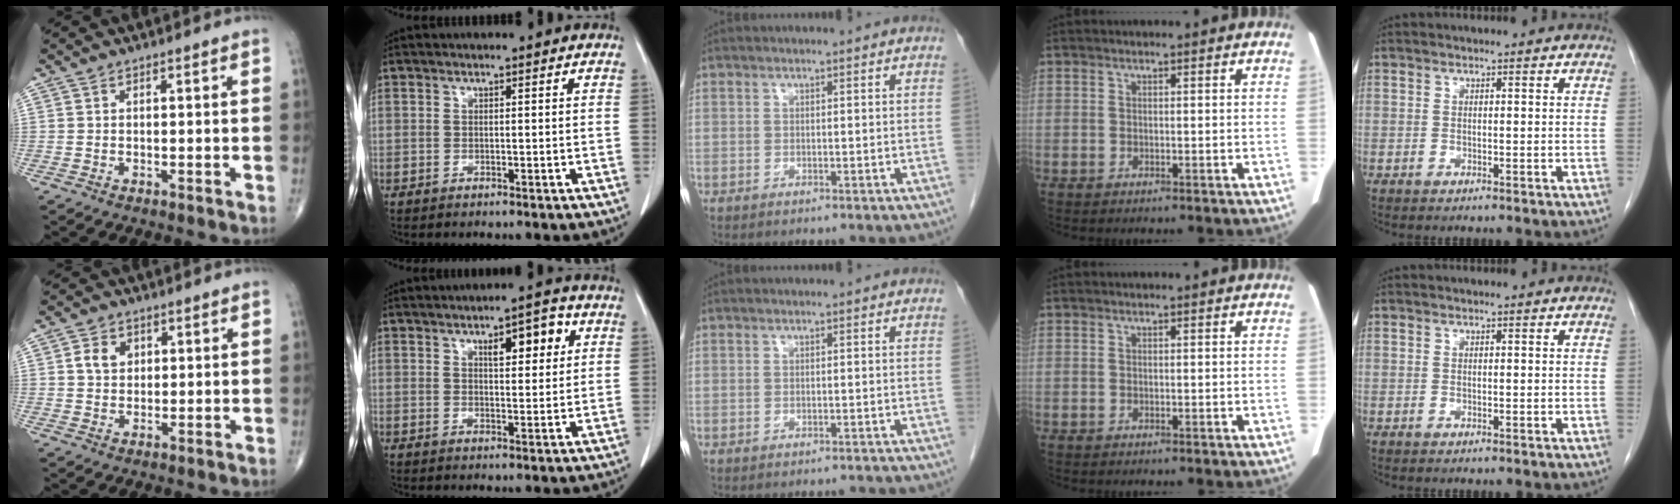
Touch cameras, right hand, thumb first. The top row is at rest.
{"thumb": {"total": 4.1, "force": [1.2, 3.3, 2.2], "torque": [-0.024, -0.001, 0.020]}, "index": {"total": 5.9, "force": [2.6, 1.9, 4.9], "torque": [-0.075, 0.007, 0.039]}, "middle": {"total": 3.2, "force": [-3.1, 0.5, 0.5], "torque": [-0.003, -0.008, -0.036]}}